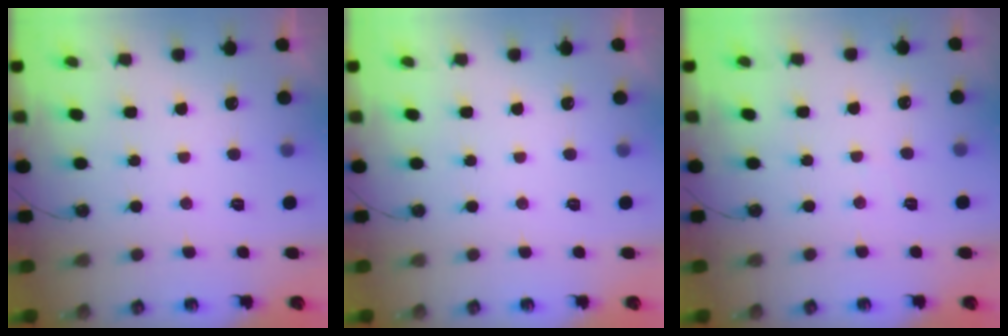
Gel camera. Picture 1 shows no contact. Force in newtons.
{"total": 0.0}
{"total": 1.9, "press": 1.9, "slide": 0.4}